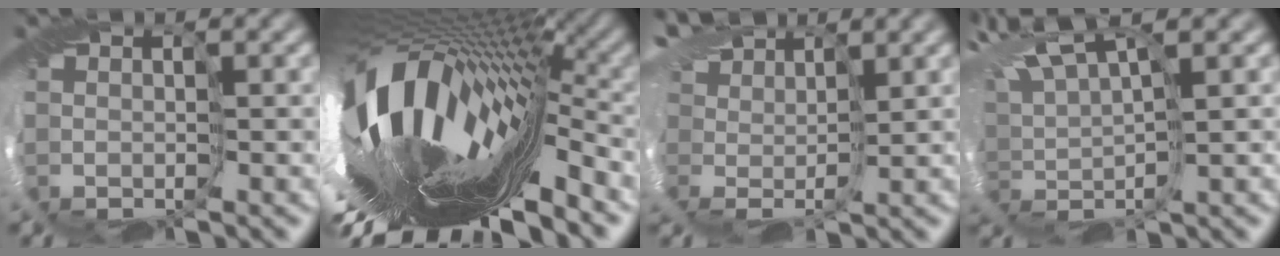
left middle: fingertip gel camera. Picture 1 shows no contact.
{"total": 17.0, "force": [-5.1, 6.9, 14.7], "torque": [-0.235, -0.007, -0.096]}
{"total": 5.3, "force": [4.4, 2.1, 2.0], "torque": [-0.046, 0.024, 0.076]}
{"total": 5.3, "force": [3.6, 1.0, 3.7], "torque": [-0.086, 0.031, 0.060]}